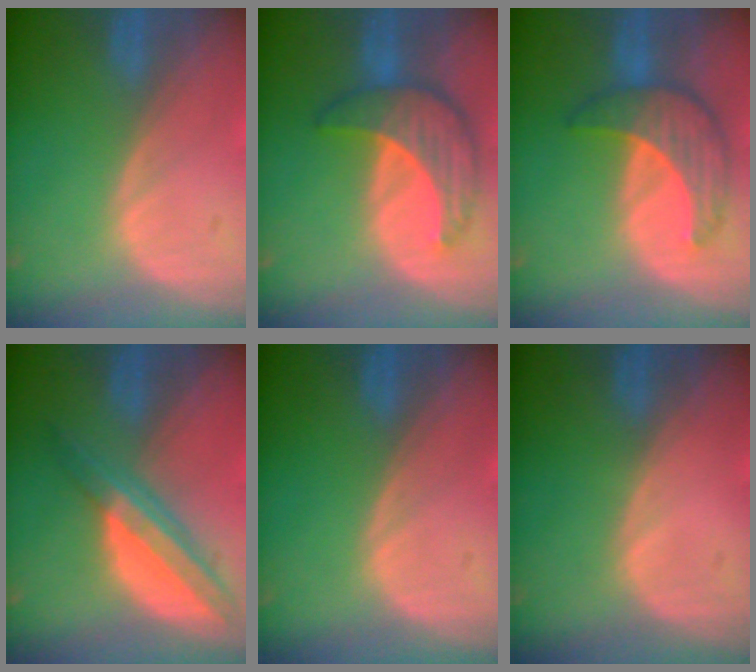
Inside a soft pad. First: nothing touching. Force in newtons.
{"total": 7.9, "press": 7.9, "slide": 0.4}
{"total": 7.3, "press": 7.3, "slide": 0.2}
{"total": 7.9, "press": 6.7, "slide": 4.2}
{"total": 0.0}
{"total": 0.0}